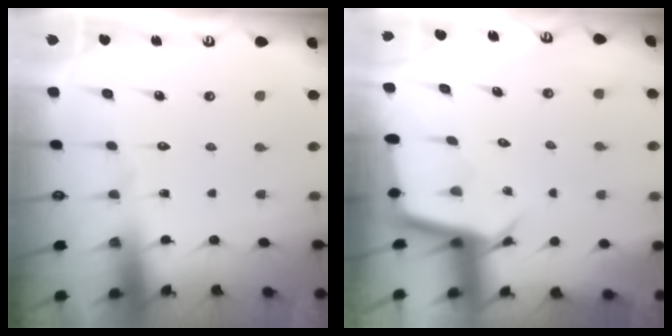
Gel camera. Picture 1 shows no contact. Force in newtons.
{"total": 3.3, "press": 3.3, "slide": 0.1}